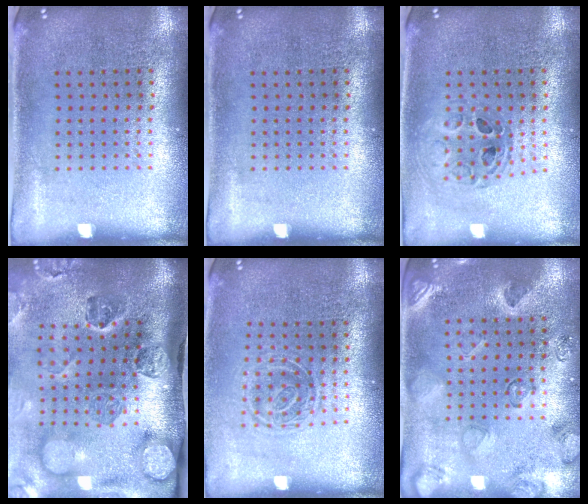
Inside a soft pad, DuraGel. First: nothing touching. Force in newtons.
{"total": 0.0}
{"total": 0.7, "press": 0.7, "slide": 0.1}
{"total": 5.1, "press": 3.7, "slide": 3.6}
{"total": 1.3, "press": 1.0, "slide": 0.8}
{"total": 2.2, "press": 1.8, "slide": 1.3}